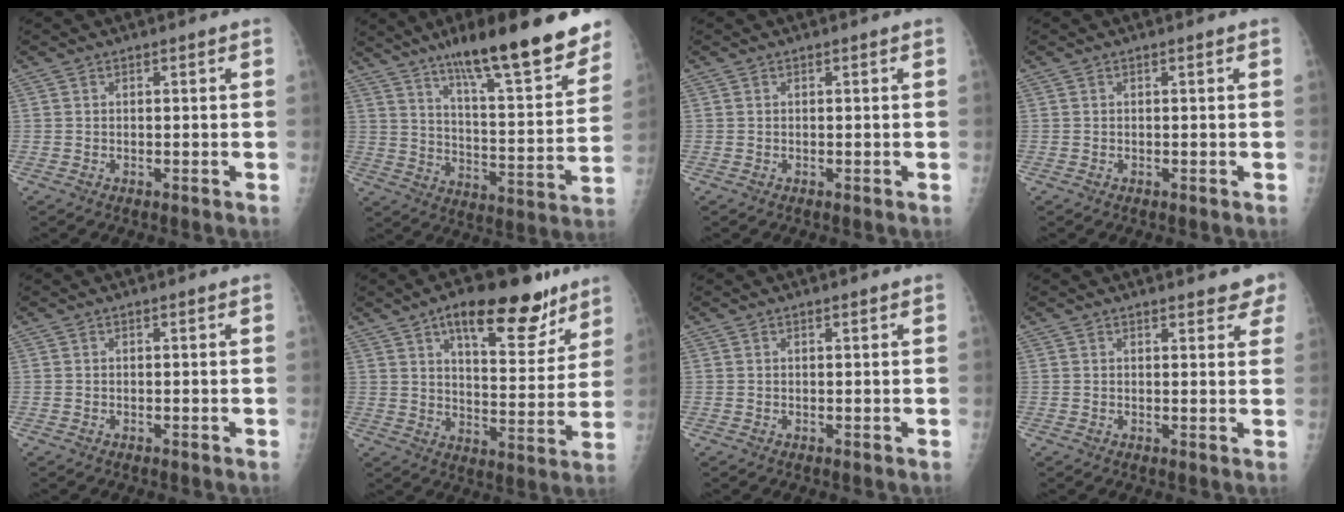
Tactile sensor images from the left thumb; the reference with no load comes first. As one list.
[{"total": 24.3, "force": [17.1, 4.8, 16.6], "torque": [-0.220, -0.069, 0.262]}, {"total": 0.0}, {"total": 0.0}, {"total": 0.0}, {"total": 18.4, "force": [11.5, 7.5, 12.3], "torque": [-0.130, -0.051, 0.174]}, {"total": 0.5, "force": [0.4, 0.1, 0.3], "torque": [-0.006, -0.001, 0.005]}, {"total": 5.0, "force": [4.2, 1.6, 2.2], "torque": [0.004, -0.014, 0.040]}]